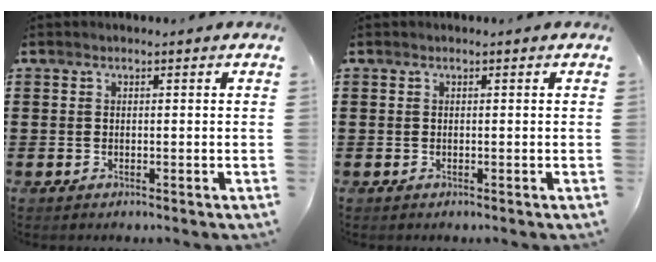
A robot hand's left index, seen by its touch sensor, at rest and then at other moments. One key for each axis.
{"total": 0.0}